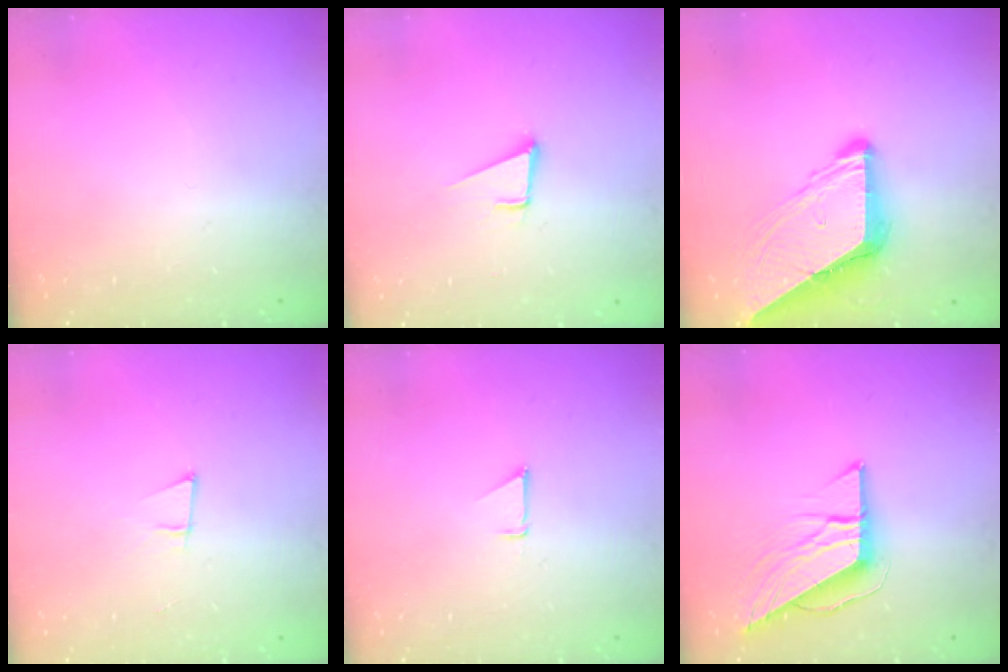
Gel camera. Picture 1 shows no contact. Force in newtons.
{"total": 3.6, "press": 2.8, "slide": 2.3}
{"total": 10.6, "press": 10.5, "slide": 1.3}
{"total": 5.2, "press": 4.3, "slide": 2.9}
{"total": 0.9, "press": 0.9, "slide": 0.1}
{"total": 9.8, "press": 9.8, "slide": 0.5}